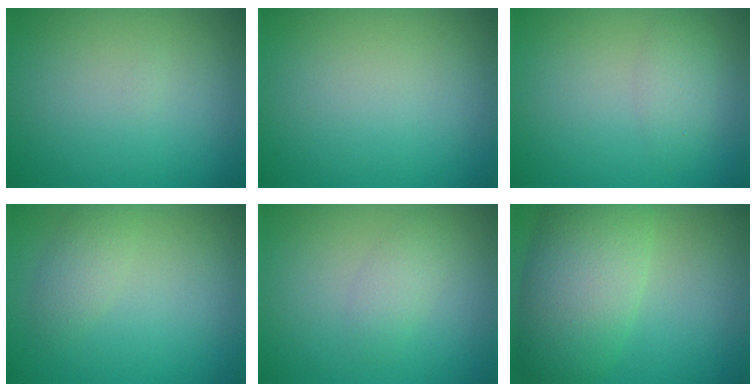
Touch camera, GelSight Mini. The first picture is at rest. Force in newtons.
{"total": 0.0}
{"total": 1.8, "press": 1.8, "slide": 0.1}
{"total": 2.0, "press": 2.0, "slide": 0.0}
{"total": 1.7, "press": 1.7, "slide": 0.0}
{"total": 8.7, "press": 8.7, "slide": 0.5}